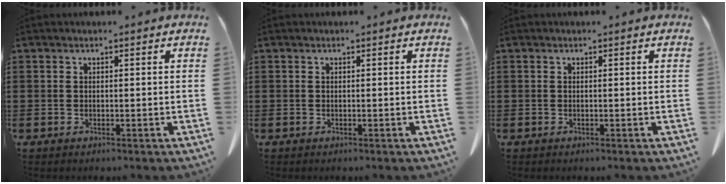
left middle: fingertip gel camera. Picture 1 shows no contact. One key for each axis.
{"total": 0.0}
{"total": 0.0}